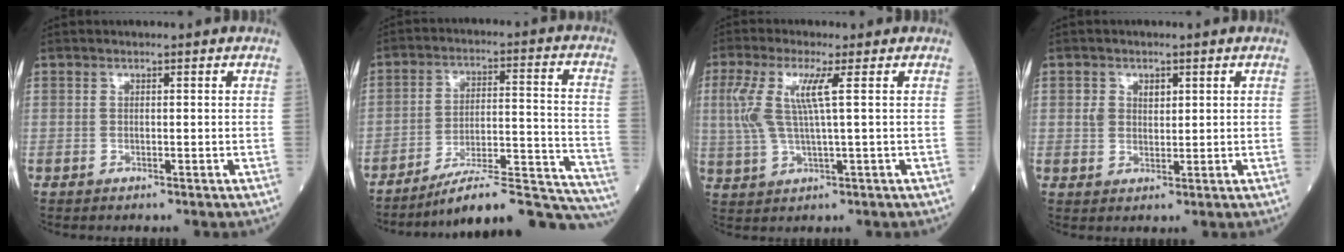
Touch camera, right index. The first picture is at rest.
{"total": 21.9, "force": [-20.6, 1.0, 7.5], "torque": [-0.044, 0.029, -0.290]}
{"total": 7.1, "force": [1.7, 0.6, 6.8], "torque": [-0.168, 0.010, 0.037]}
{"total": 3.0, "force": [1.0, 2.3, 1.6], "torque": [-0.027, 0.009, 0.018]}